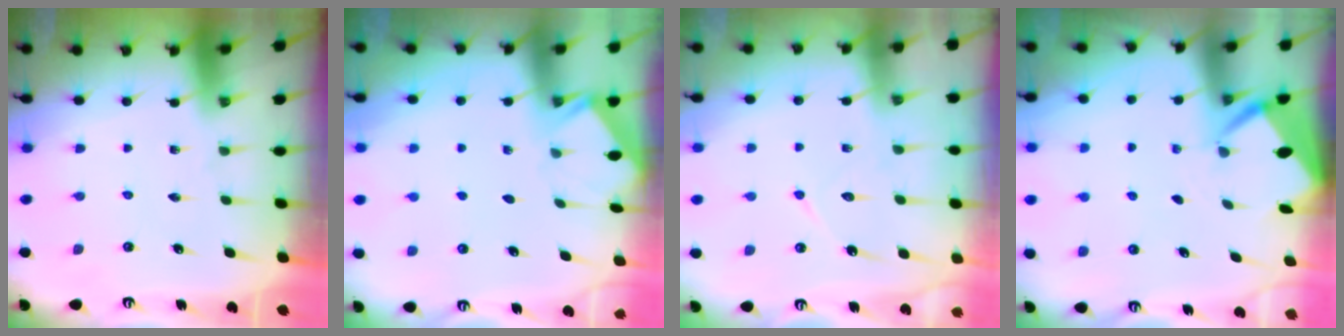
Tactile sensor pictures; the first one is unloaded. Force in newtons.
{"total": 1.6, "press": 1.6, "slide": 0.1}
{"total": 7.5, "press": 7.5, "slide": 0.7}
{"total": 2.5, "press": 2.5, "slide": 0.3}